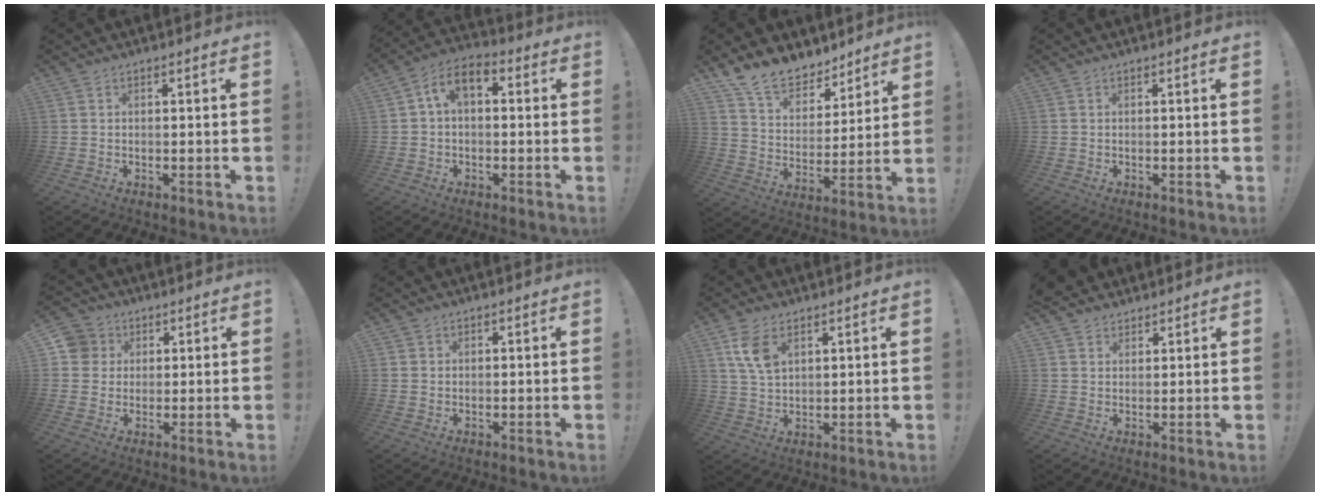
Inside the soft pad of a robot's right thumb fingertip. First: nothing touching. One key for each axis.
{"total": 6.7, "fx": 1.0, "fy": 4.1, "fz": 5.2, "tx": -0.095, "ty": 0.010, "tz": 0.024}
{"total": 13.6, "fx": 11.4, "fy": 6.5, "fz": 3.8, "tx": -0.080, "ty": -0.085, "tz": 0.215}
{"total": 0.0}
{"total": 6.9, "fx": 2.0, "fy": 6.4, "fz": 1.4, "tx": -0.020, "ty": -0.005, "tz": 0.041}
{"total": 1.3, "fx": 0.8, "fy": 1.0, "fz": -0.1, "tx": 0.005, "ty": 0.001, "tz": 0.013}
{"total": 7.7, "fx": 3.9, "fy": 4.4, "fz": 5.0, "tx": -0.105, "ty": -0.010, "tz": 0.075}
{"total": 4.0, "fx": 3.0, "fy": 2.6, "fz": 0.3, "tx": -0.008, "ty": -0.015, "tz": 0.058}